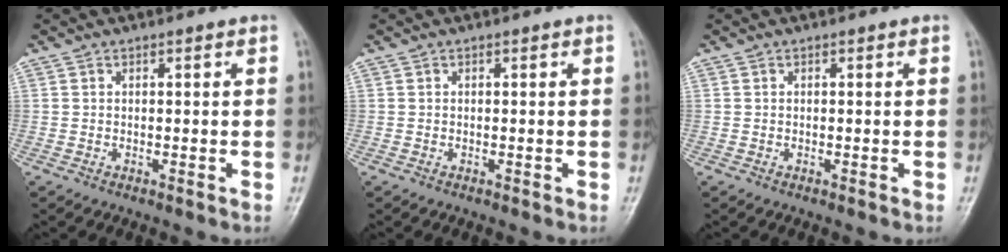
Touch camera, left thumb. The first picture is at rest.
{"total": 0.0}
{"total": 0.0}